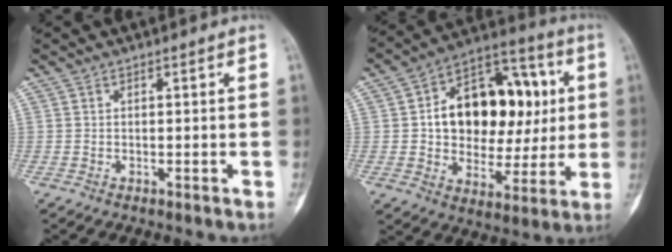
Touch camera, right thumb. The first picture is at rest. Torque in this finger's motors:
{"motor_torque": [0.90, 3.34, 1.48, -0.25, 0.18]}